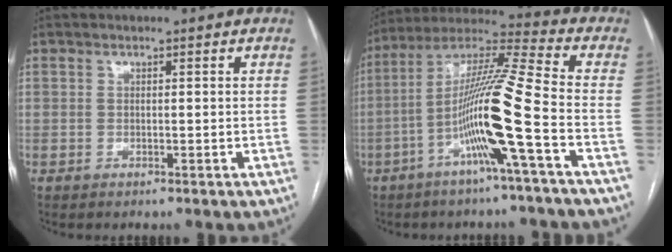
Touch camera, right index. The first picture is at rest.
{"total": 14.6, "force": [-4.7, -1.7, 13.7], "torque": [-0.261, 0.004, -0.094]}